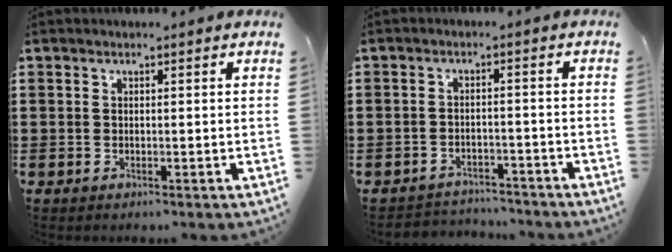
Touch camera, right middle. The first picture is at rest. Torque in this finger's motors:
{"motor_torque": [0.16, 0.06, -0.08, -0.04]}